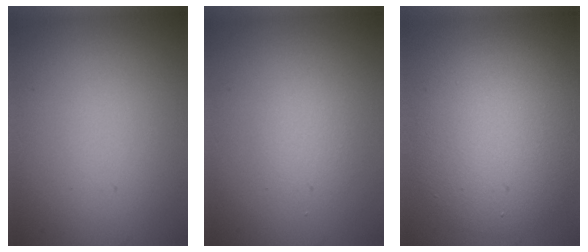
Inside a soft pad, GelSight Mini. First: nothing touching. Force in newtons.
{"total": 1.4, "press": 1.4, "slide": 0.1}
{"total": 7.8, "press": 7.8, "slide": 0.2}